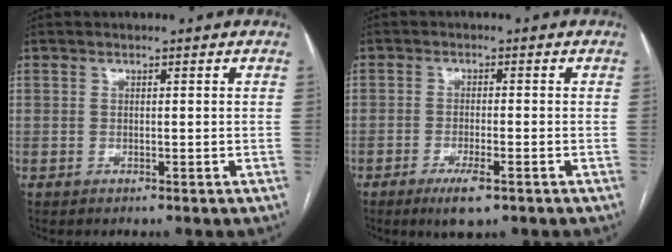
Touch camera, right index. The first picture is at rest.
{"total": 4.7, "force": [-2.8, 0.8, 3.8], "torque": [-0.073, -0.009, -0.045]}